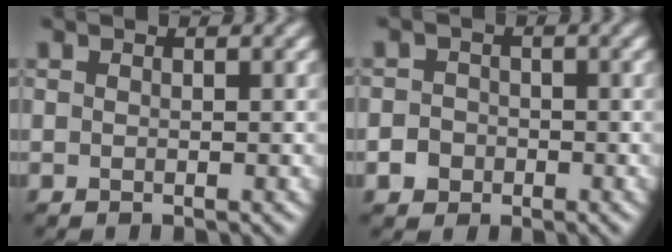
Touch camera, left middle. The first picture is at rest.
{"total": 2.0, "force": [-1.3, 1.6, 0.2], "torque": [0.017, 0.003, -0.025]}